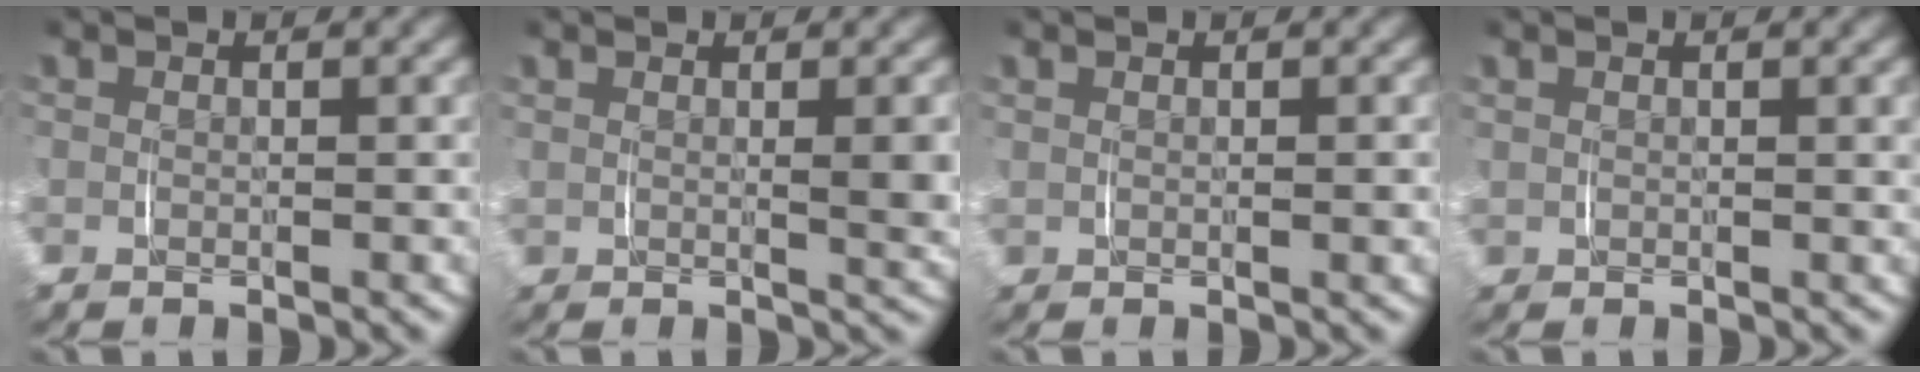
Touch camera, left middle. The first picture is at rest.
{"total": 2.7, "force": [0.8, 0.8, 2.4], "torque": [-0.030, -0.002, 0.012]}
{"total": 0.9, "force": [0.4, 0.6, 0.5], "torque": [-0.012, 0.004, 0.005]}
{"total": 0.9, "force": [0.5, 0.7, 0.3], "torque": [-0.008, 0.004, 0.006]}